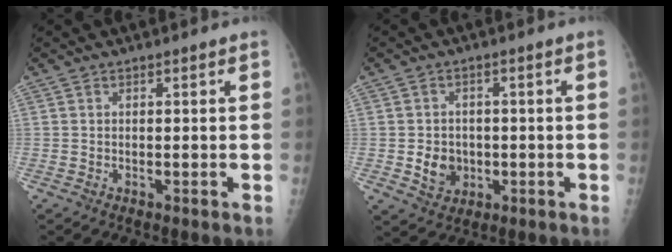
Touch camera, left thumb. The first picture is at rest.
{"total": 5.6, "force": [-0.8, 4.8, 2.7], "torque": [-0.021, 0.005, -0.006]}